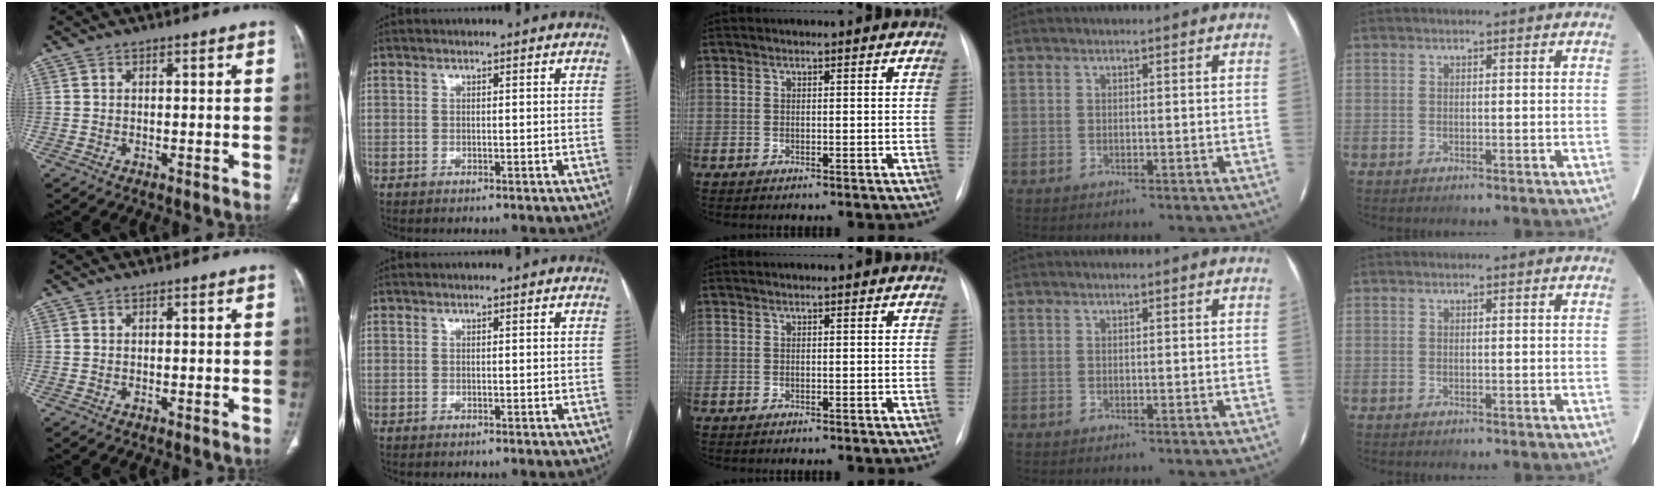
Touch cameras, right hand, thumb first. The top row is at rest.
{}